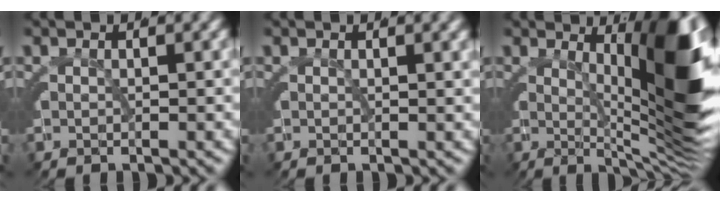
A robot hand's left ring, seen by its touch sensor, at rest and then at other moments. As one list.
[{"total": 0.5, "force": [0.3, -0.3, 0.3], "torque": [-0.003, 0.000, 0.006]}, {"total": 15.4, "force": [2.3, 5.0, 14.4], "torque": [-0.151, 0.015, 0.029]}]